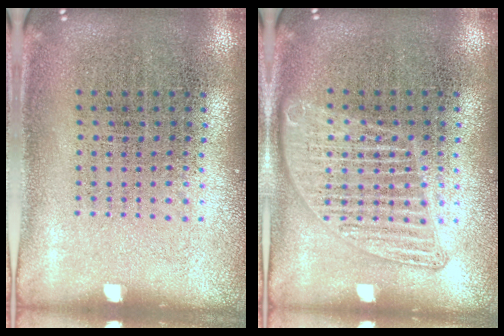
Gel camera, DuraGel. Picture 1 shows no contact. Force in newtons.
{"total": 1.2, "press": 1.2, "slide": 0.1}